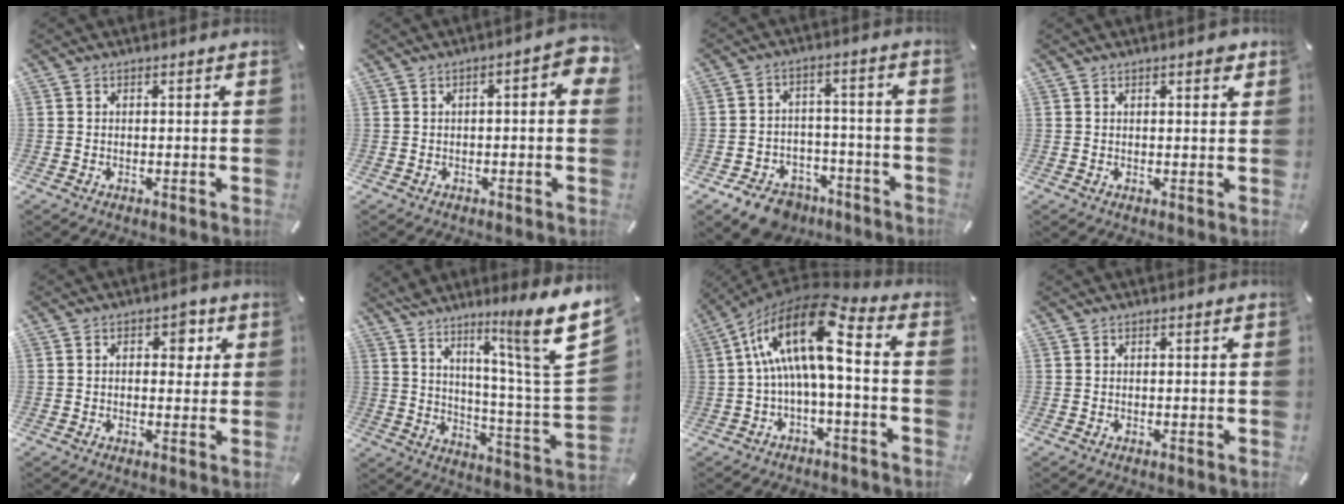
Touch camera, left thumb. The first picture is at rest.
{"total": 4.5, "force": [-0.3, 1.8, 4.1], "torque": [-0.057, 0.003, -0.007]}
{"total": 8.9, "force": [-6.8, 5.1, 2.7], "torque": [-0.035, 0.053, -0.122]}
{"total": 2.0, "force": [1.2, 0.9, 1.4], "torque": [-0.013, -0.003, 0.016]}
{"total": 5.0, "force": [1.3, 3.0, 3.7], "torque": [-0.031, -0.007, 0.008]}
{"total": 13.1, "force": [9.0, -0.1, 9.5], "torque": [-0.150, -0.090, 0.130]}
{"total": 18.2, "force": [1.9, 7.1, 16.7], "torque": [-0.325, -0.005, 0.026]}
{"total": 0.0}